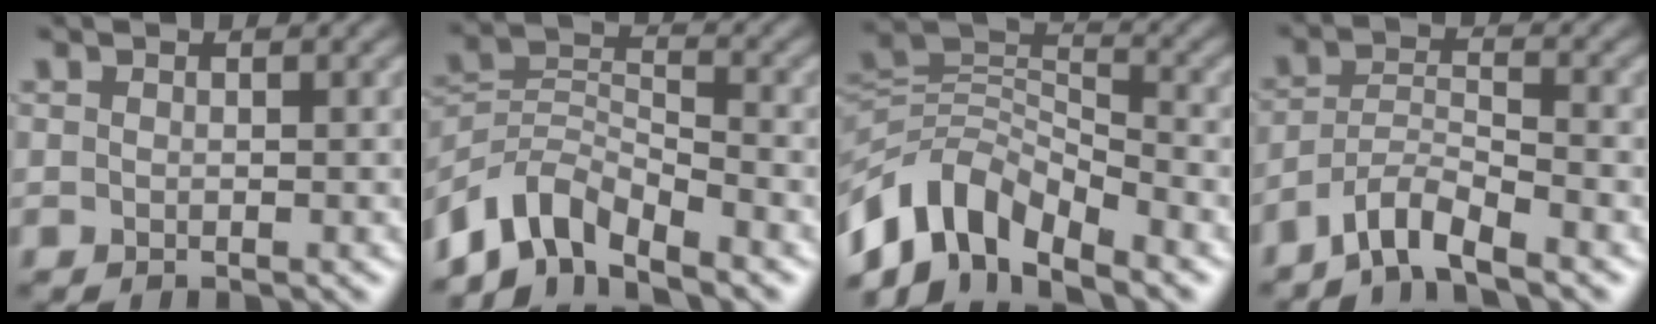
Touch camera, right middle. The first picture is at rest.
{"total": 5.9, "force": [-4.8, 2.2, 2.6], "torque": [-0.041, -0.001, -0.102]}
{"total": 8.7, "force": [-5.6, 4.3, 5.1], "torque": [-0.084, 0.000, -0.115]}
{"total": 4.0, "force": [-3.3, 0.6, 2.2], "torque": [-0.038, 0.005, -0.074]}